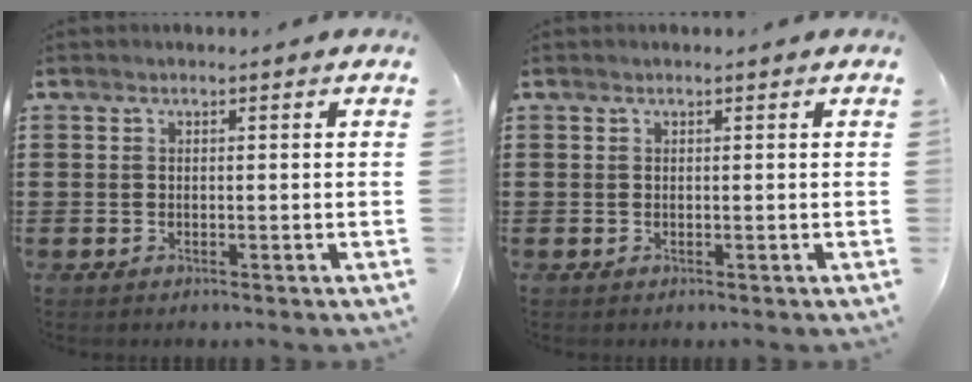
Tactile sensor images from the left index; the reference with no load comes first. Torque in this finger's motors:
{"motor_torque": [0.00, 0.00, 0.00, 0.00]}